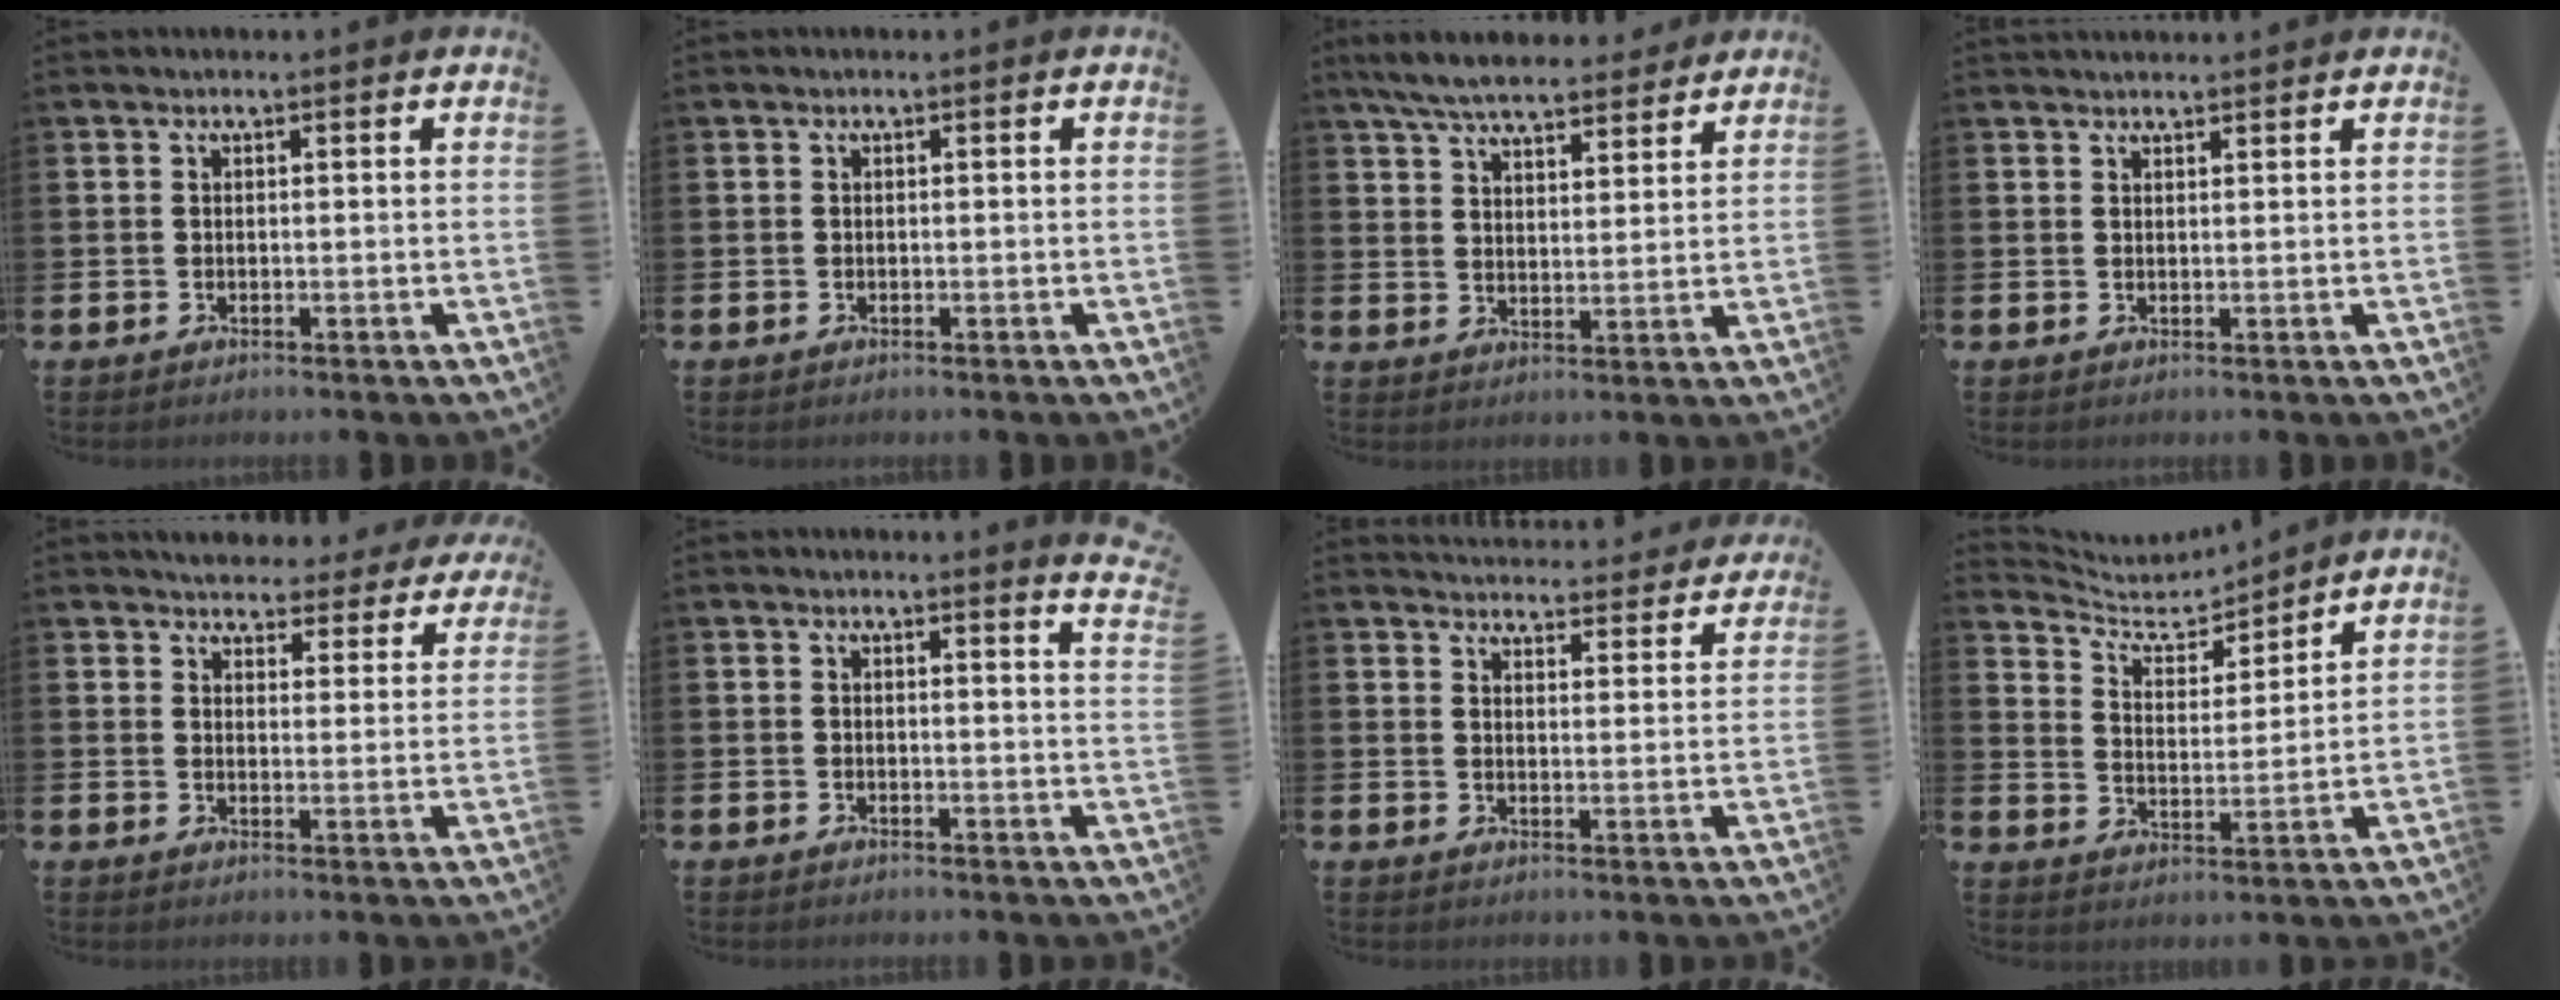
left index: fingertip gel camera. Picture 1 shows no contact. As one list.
[{"total": 0.0}, {"total": 6.9, "force": [6.5, 1.4, 2.0], "torque": [-0.059, -0.028, 0.116]}, {"total": 1.7, "force": [1.7, 0.2, 0.1], "torque": [0.005, -0.007, 0.029]}, {"total": 4.4, "force": [4.3, 1.1, 0.0], "torque": [-0.017, -0.030, 0.075]}, {"total": 2.2, "force": [2.1, -0.2, 0.1], "torque": [0.011, -0.020, 0.034]}, {"total": 4.5, "force": [4.4, 0.7, 0.2], "torque": [-0.009, -0.037, 0.075]}, {"total": 5.7, "force": [5.5, 1.4, 0.8], "torque": [-0.052, -0.041, 0.094]}]